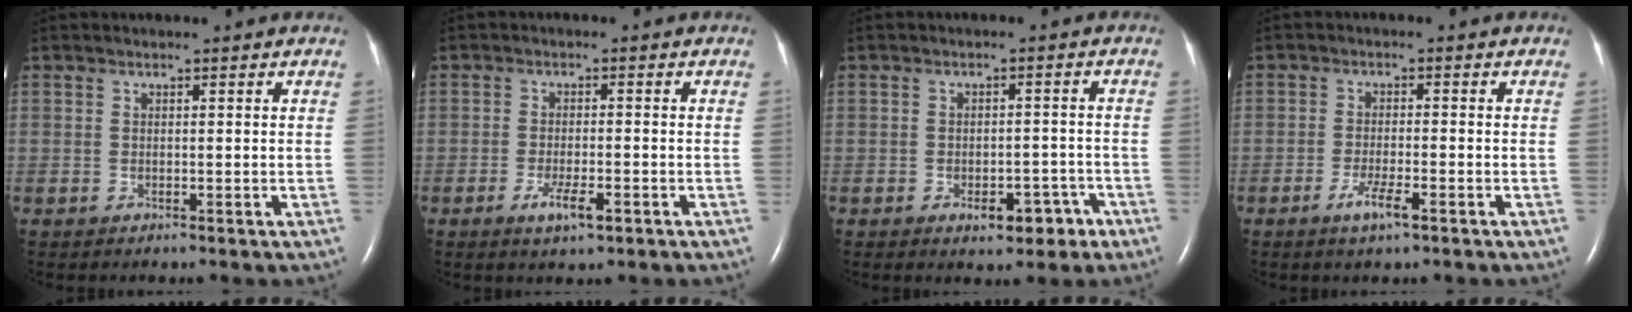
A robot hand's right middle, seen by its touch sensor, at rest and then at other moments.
{"total": 3.8, "force": [-2.0, 0.8, 3.1], "torque": [-0.060, -0.003, -0.034]}
{"total": 5.0, "force": [-2.9, 2.5, 3.3], "torque": [-0.030, 0.012, -0.032]}
{"total": 3.5, "force": [-2.1, 0.3, 2.9], "torque": [-0.058, -0.005, -0.039]}